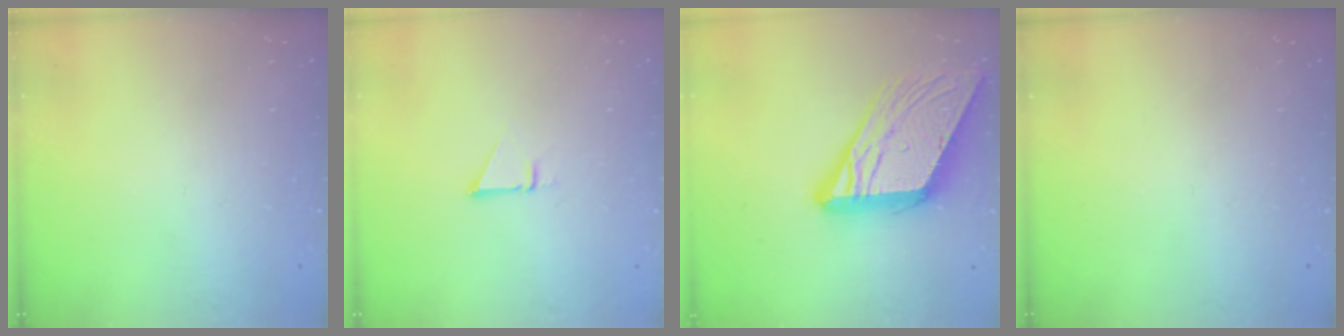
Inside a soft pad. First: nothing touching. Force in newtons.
{"total": 1.4, "press": 1.4, "slide": 0.0}
{"total": 18.0, "press": 17.8, "slide": 2.4}
{"total": 0.0}